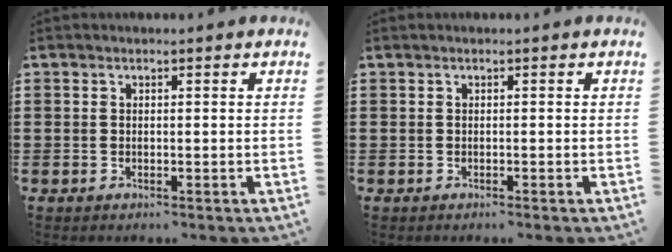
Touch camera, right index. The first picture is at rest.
{"total": 0.0}